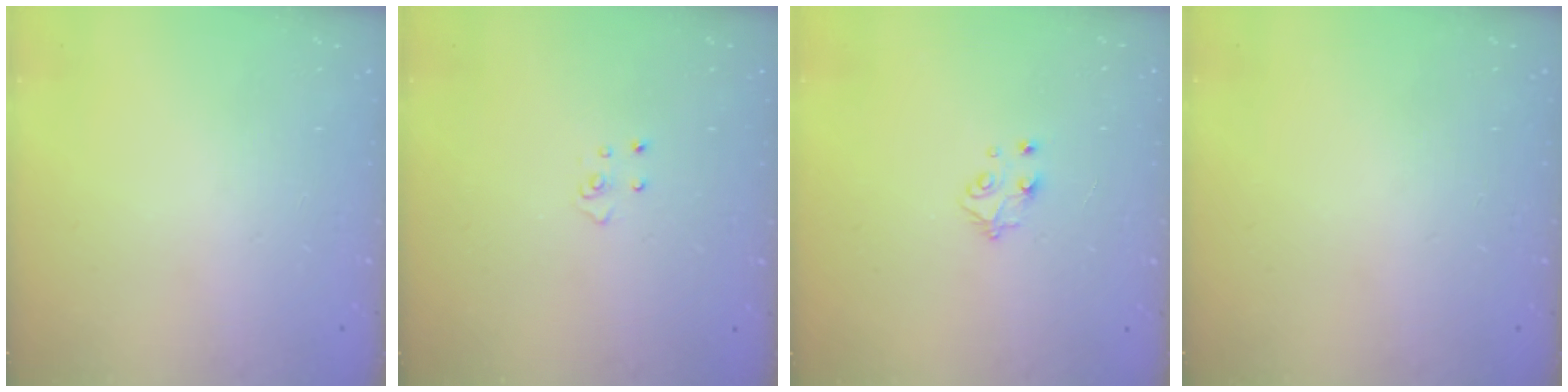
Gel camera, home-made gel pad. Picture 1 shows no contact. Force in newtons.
{"total": 3.6, "press": 3.6, "slide": 0.3}
{"total": 5.4, "press": 5.4, "slide": 0.4}
{"total": 0.0}